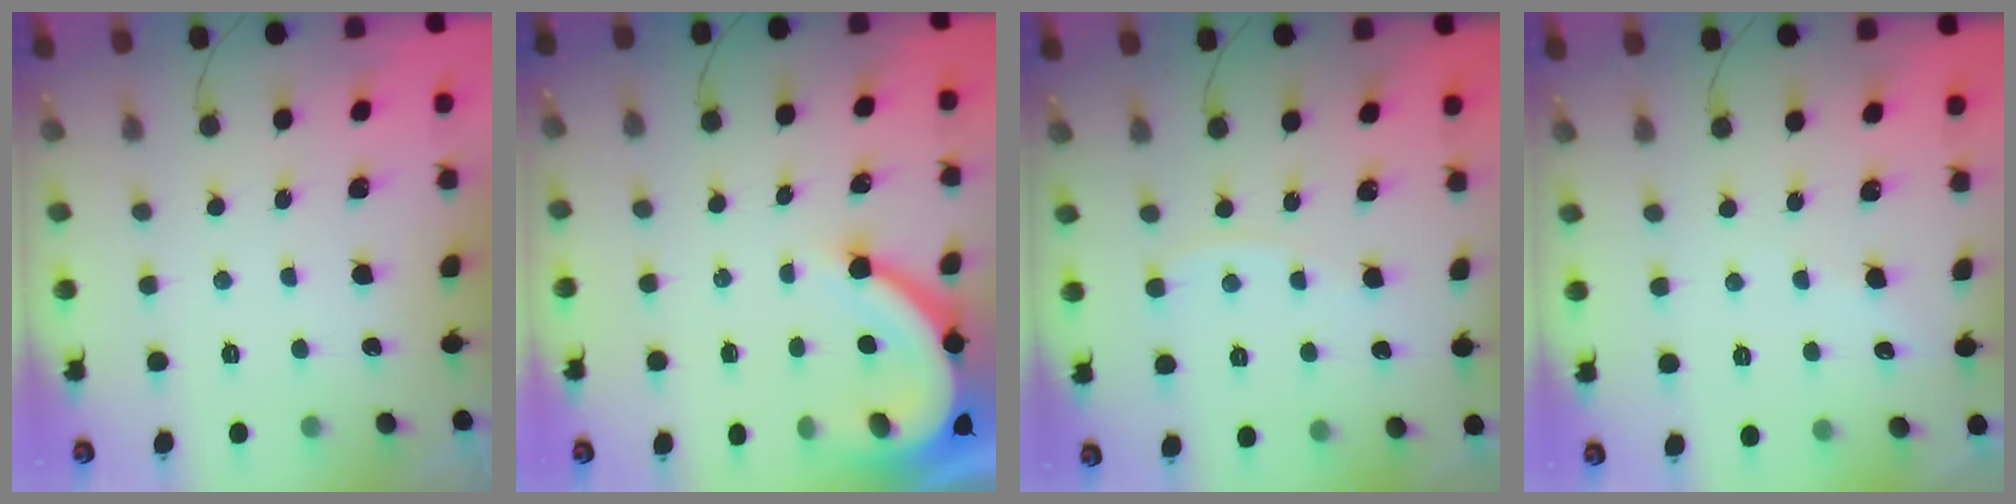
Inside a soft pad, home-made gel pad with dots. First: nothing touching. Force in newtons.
{"total": 9.3, "press": 9.3, "slide": 0.8}
{"total": 2.9, "press": 2.9, "slide": 0.3}
{"total": 2.7, "press": 2.6, "slide": 0.5}